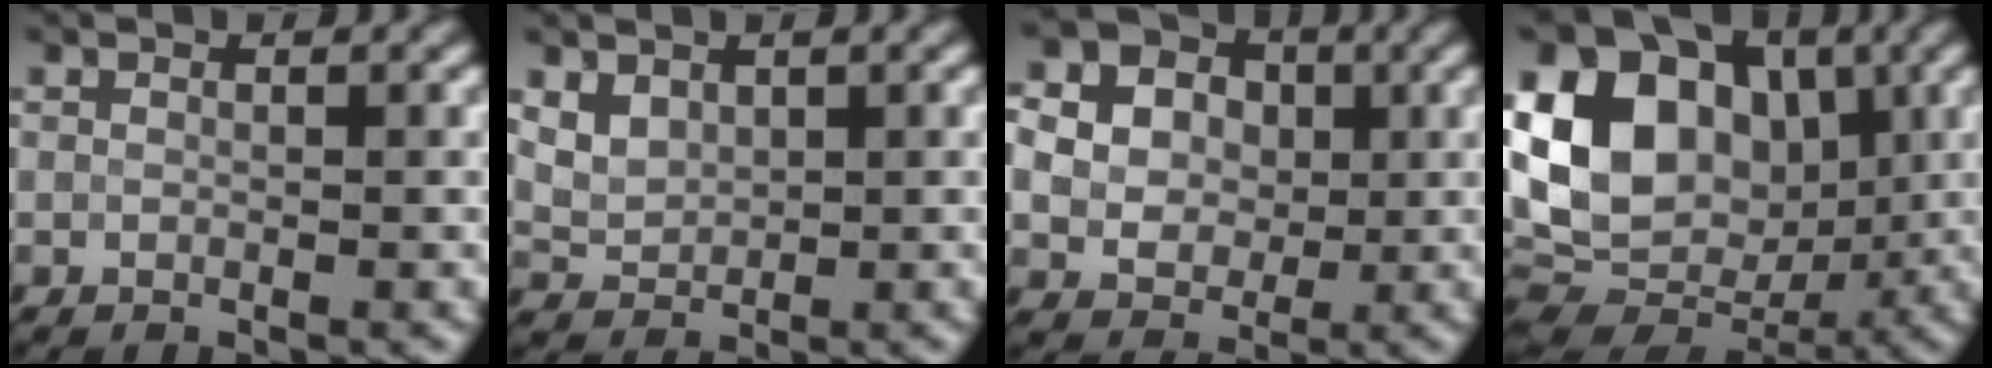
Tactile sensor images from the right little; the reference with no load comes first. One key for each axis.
{"total": 2.8, "fx": 1.4, "fy": 2.0, "fz": 1.5, "tx": -0.024, "ty": 0.002, "tz": 0.028}
{"total": 10.4, "fx": 2.1, "fy": 9.1, "fz": 4.5, "tx": -0.120, "ty": 0.030, "tz": 0.028}
{"total": 15.6, "fx": 1.7, "fy": 12.2, "fz": 9.6, "tx": -0.195, "ty": 0.020, "tz": 0.028}